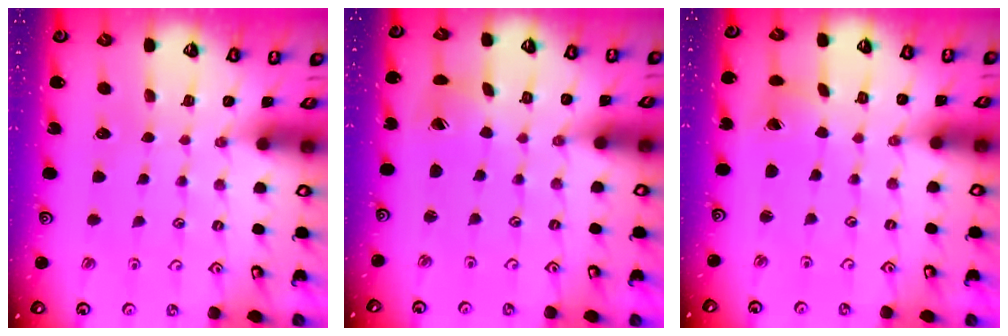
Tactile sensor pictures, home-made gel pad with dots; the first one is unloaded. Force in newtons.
{"total": 2.5, "press": 2.5, "slide": 0.4}
{"total": 1.9, "press": 1.9, "slide": 0.2}